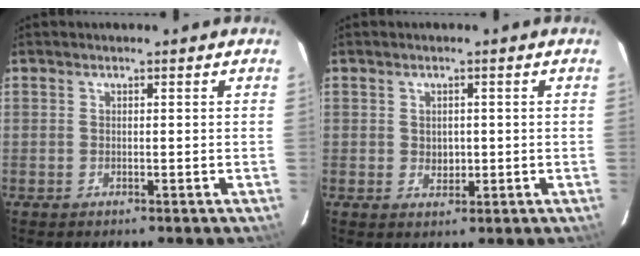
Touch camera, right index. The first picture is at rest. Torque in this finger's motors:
{"motor_torque": [-0.02, 0.01, -0.01, 0.00]}